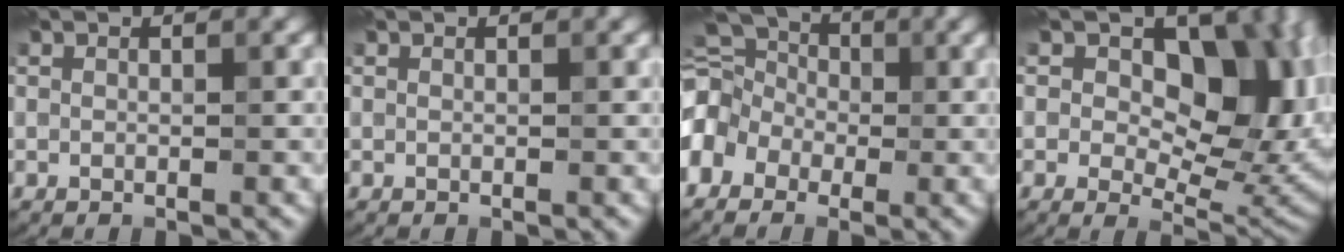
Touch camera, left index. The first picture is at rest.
{"total": 0.0}
{"total": 9.2, "force": [-1.4, 7.1, 5.8], "torque": [-0.117, 0.027, -0.060]}
{"total": 14.0, "force": [3.4, 8.7, 10.5], "torque": [-0.117, 0.009, 0.056]}